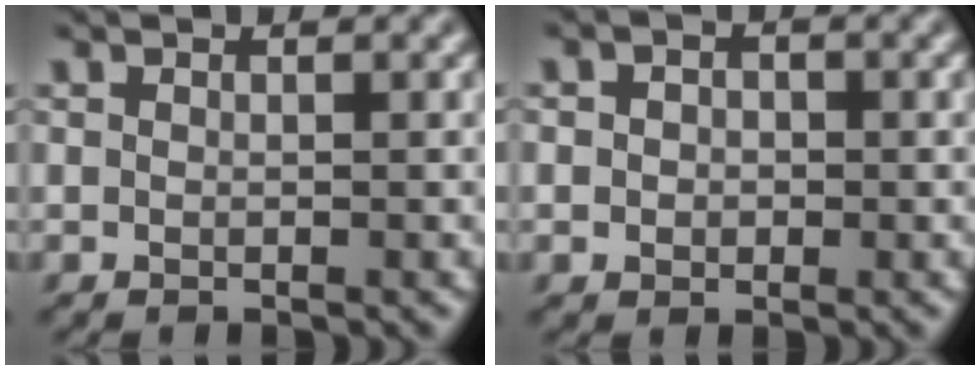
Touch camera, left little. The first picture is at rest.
{"total": 2.7, "force": [0.3, 2.1, 1.6], "torque": [-0.022, 0.016, -0.017]}